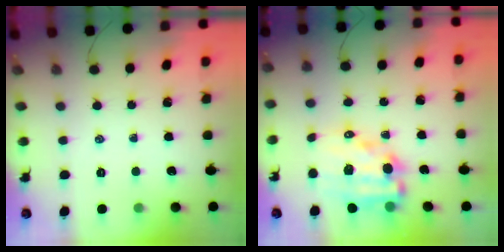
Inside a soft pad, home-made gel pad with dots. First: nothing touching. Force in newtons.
{"total": 14.5, "press": 14.1, "slide": 3.5}